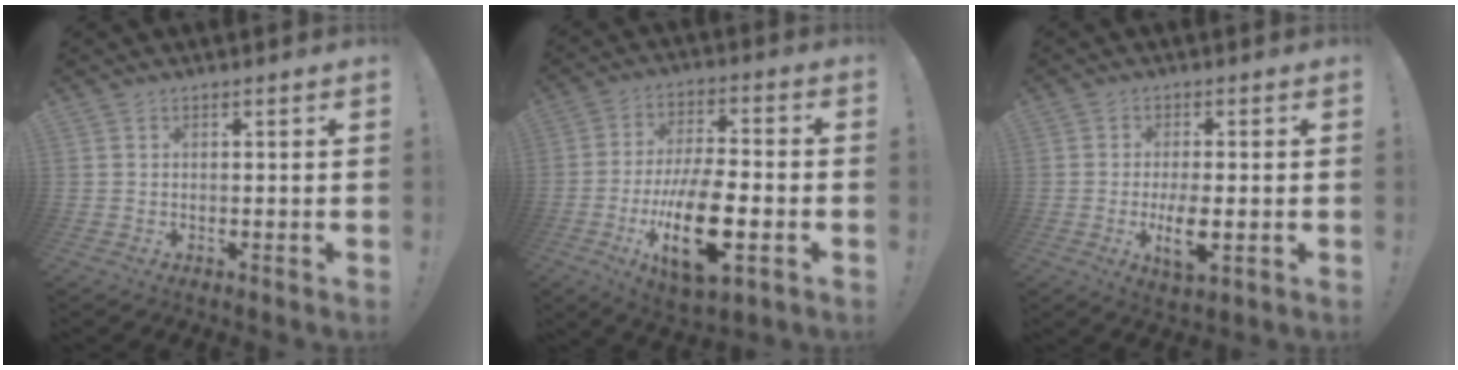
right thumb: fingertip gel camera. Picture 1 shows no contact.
{"total": 19.1, "force": [-6.1, 8.1, 16.2], "torque": [-0.281, 0.017, -0.092]}
{"total": 7.0, "force": [-1.6, 3.4, 5.9], "torque": [-0.111, -0.005, -0.026]}